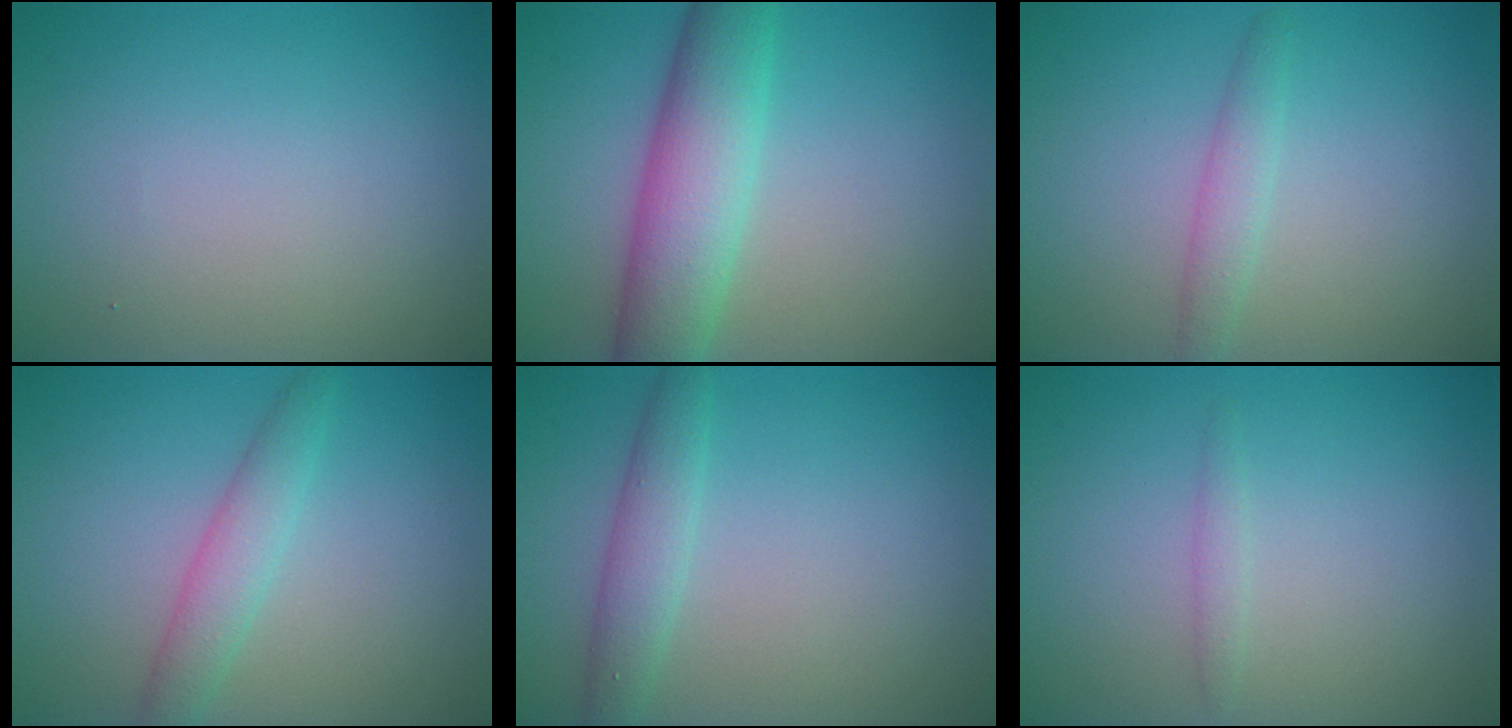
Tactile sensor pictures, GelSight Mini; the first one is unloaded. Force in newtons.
{"total": 6.8, "press": 6.8, "slide": 0.1}
{"total": 1.8, "press": 1.8, "slide": 0.1}
{"total": 2.7, "press": 2.7, "slide": 0.1}
{"total": 2.6, "press": 2.6, "slide": 0.1}
{"total": 0.8, "press": 0.8, "slide": 0.1}